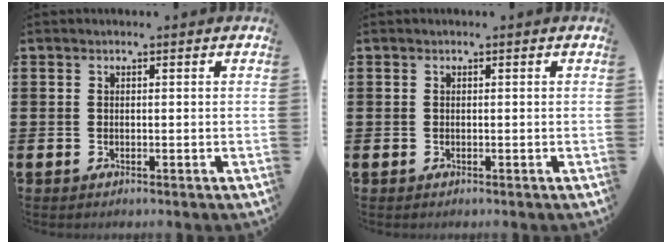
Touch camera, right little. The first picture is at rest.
{"total": 0.0}